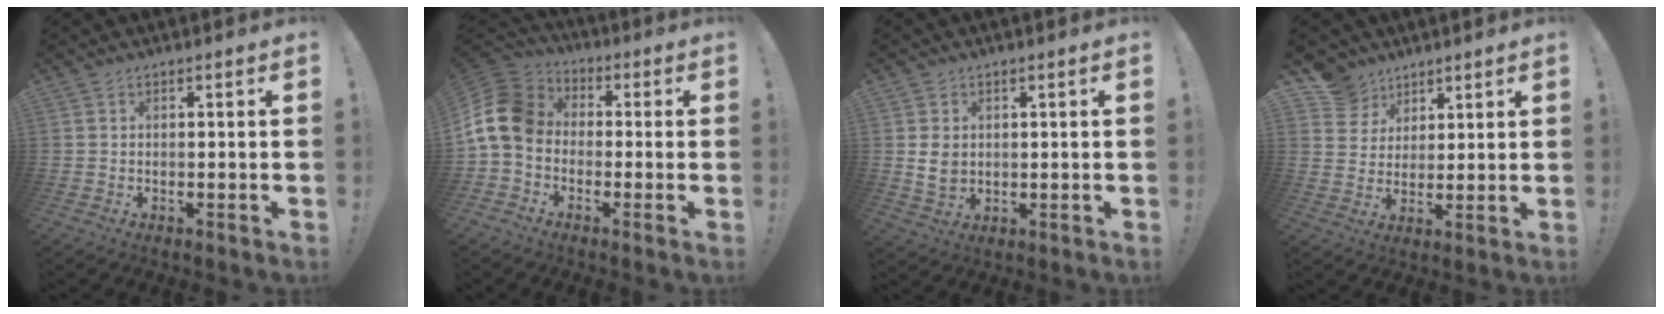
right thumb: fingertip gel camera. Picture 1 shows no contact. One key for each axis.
{"total": 14.3, "fx": -0.6, "fy": 10.5, "fz": 9.6, "tx": -0.188, "ty": 0.021, "tz": -0.005}
{"total": 5.6, "fx": 1.2, "fy": 4.6, "fz": 3.0, "tx": -0.045, "ty": -0.003, "tz": 0.025}
{"total": 8.8, "fx": 5.8, "fy": 6.6, "fz": 0.8, "tx": -0.013, "ty": -0.045, "tz": 0.117}